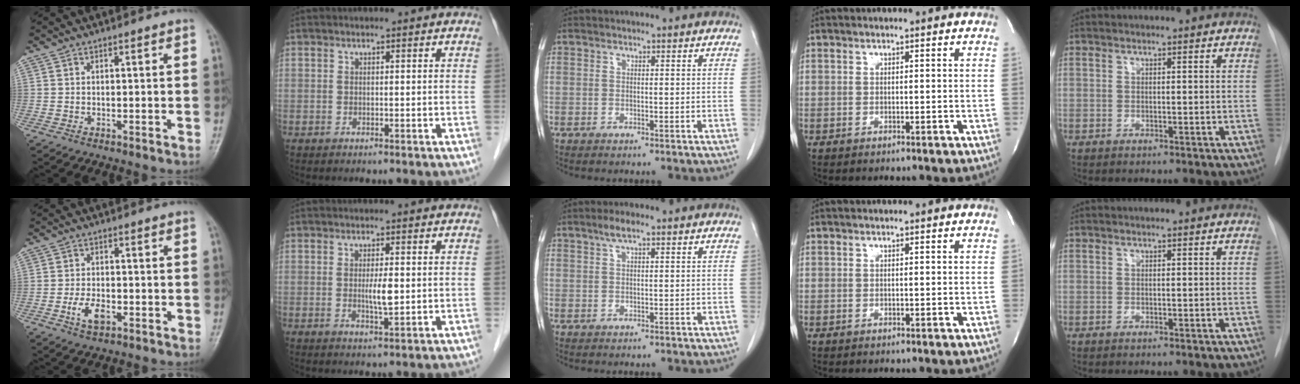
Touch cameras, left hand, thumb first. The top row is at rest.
{"thumb": {"total": 4.5, "force": [-1.9, 2.4, 3.3], "torque": [-0.063, 0.006, -0.032]}, "index": {"total": 2.9, "force": [0.2, 0.4, 2.8], "torque": [-0.053, -0.004, 0.006]}, "middle": {"total": 2.2, "force": [1.4, 0.4, 1.6], "torque": [-0.035, 0.006, 0.026]}}